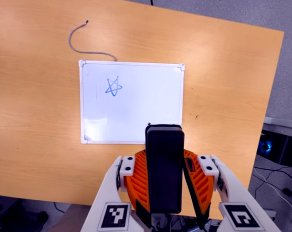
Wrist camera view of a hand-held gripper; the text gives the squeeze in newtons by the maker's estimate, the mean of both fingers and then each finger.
{"total": 6.1, "left": 4.8, "right": 7.5}